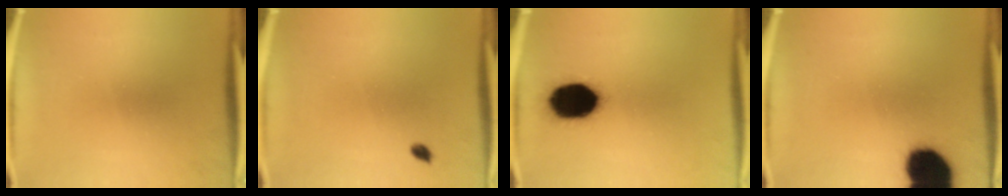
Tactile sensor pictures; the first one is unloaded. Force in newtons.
{"total": 1.0}
{"total": 17.5}
{"total": 16.2}